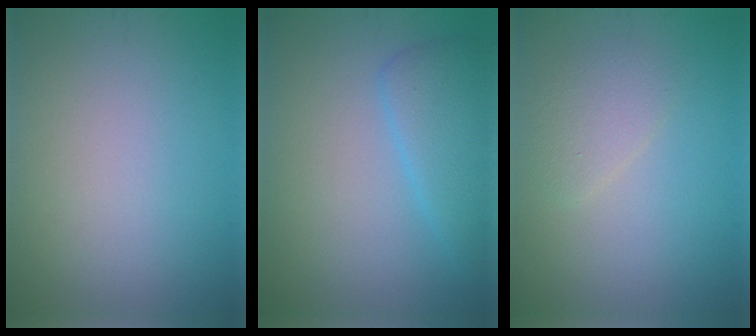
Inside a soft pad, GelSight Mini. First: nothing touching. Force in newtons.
{"total": 3.5, "press": 3.5, "slide": 0.1}
{"total": 1.9, "press": 1.9, "slide": 0.1}